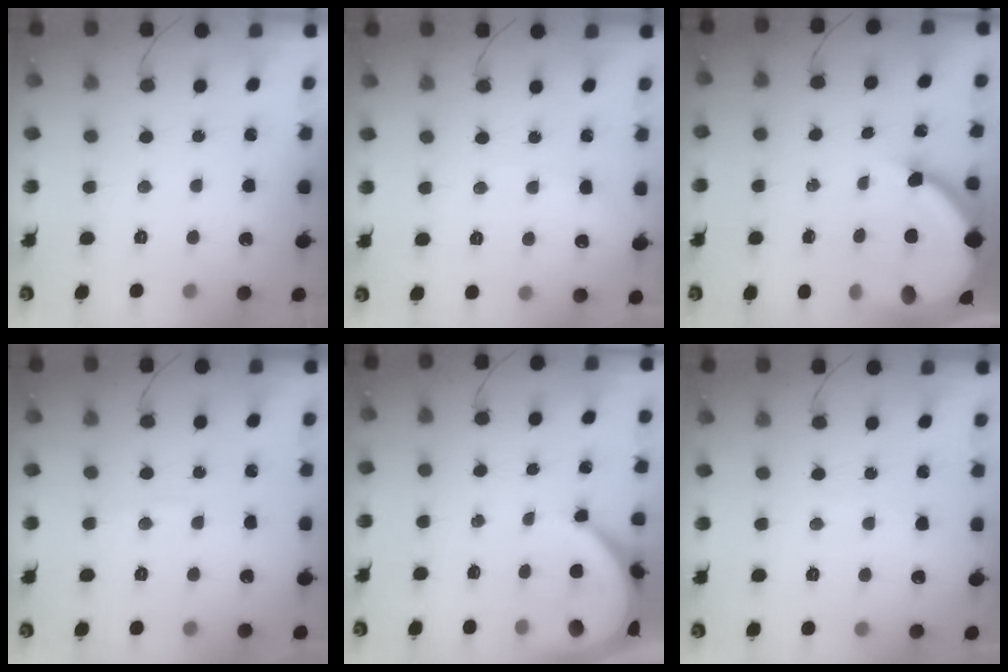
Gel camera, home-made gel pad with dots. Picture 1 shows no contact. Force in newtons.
{"total": 2.7, "press": 2.7, "slide": 0.4}
{"total": 14.5, "press": 14.4, "slide": 1.3}
{"total": 3.1, "press": 3.1, "slide": 0.5}
{"total": 7.4, "press": 7.3, "slide": 0.8}
{"total": 2.9, "press": 2.9, "slide": 0.4}